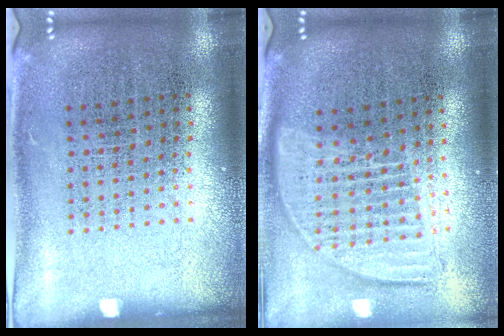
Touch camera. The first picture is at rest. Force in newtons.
{"total": 1.8, "press": 1.5, "slide": 1.0}